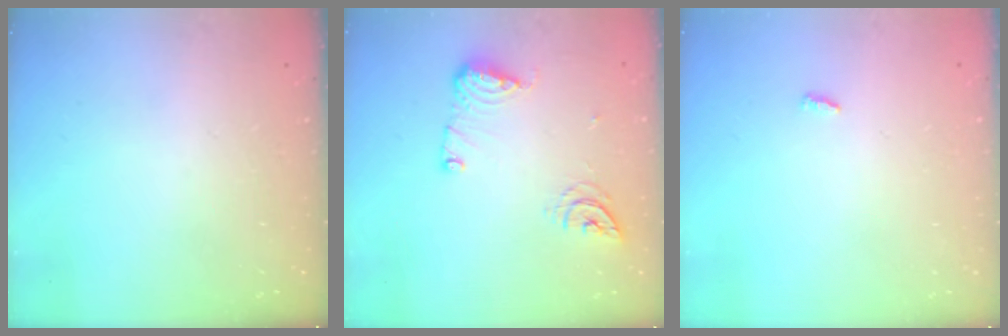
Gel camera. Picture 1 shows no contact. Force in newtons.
{"total": 10.0, "press": 10.0, "slide": 0.8}
{"total": 2.7, "press": 2.7, "slide": 0.2}